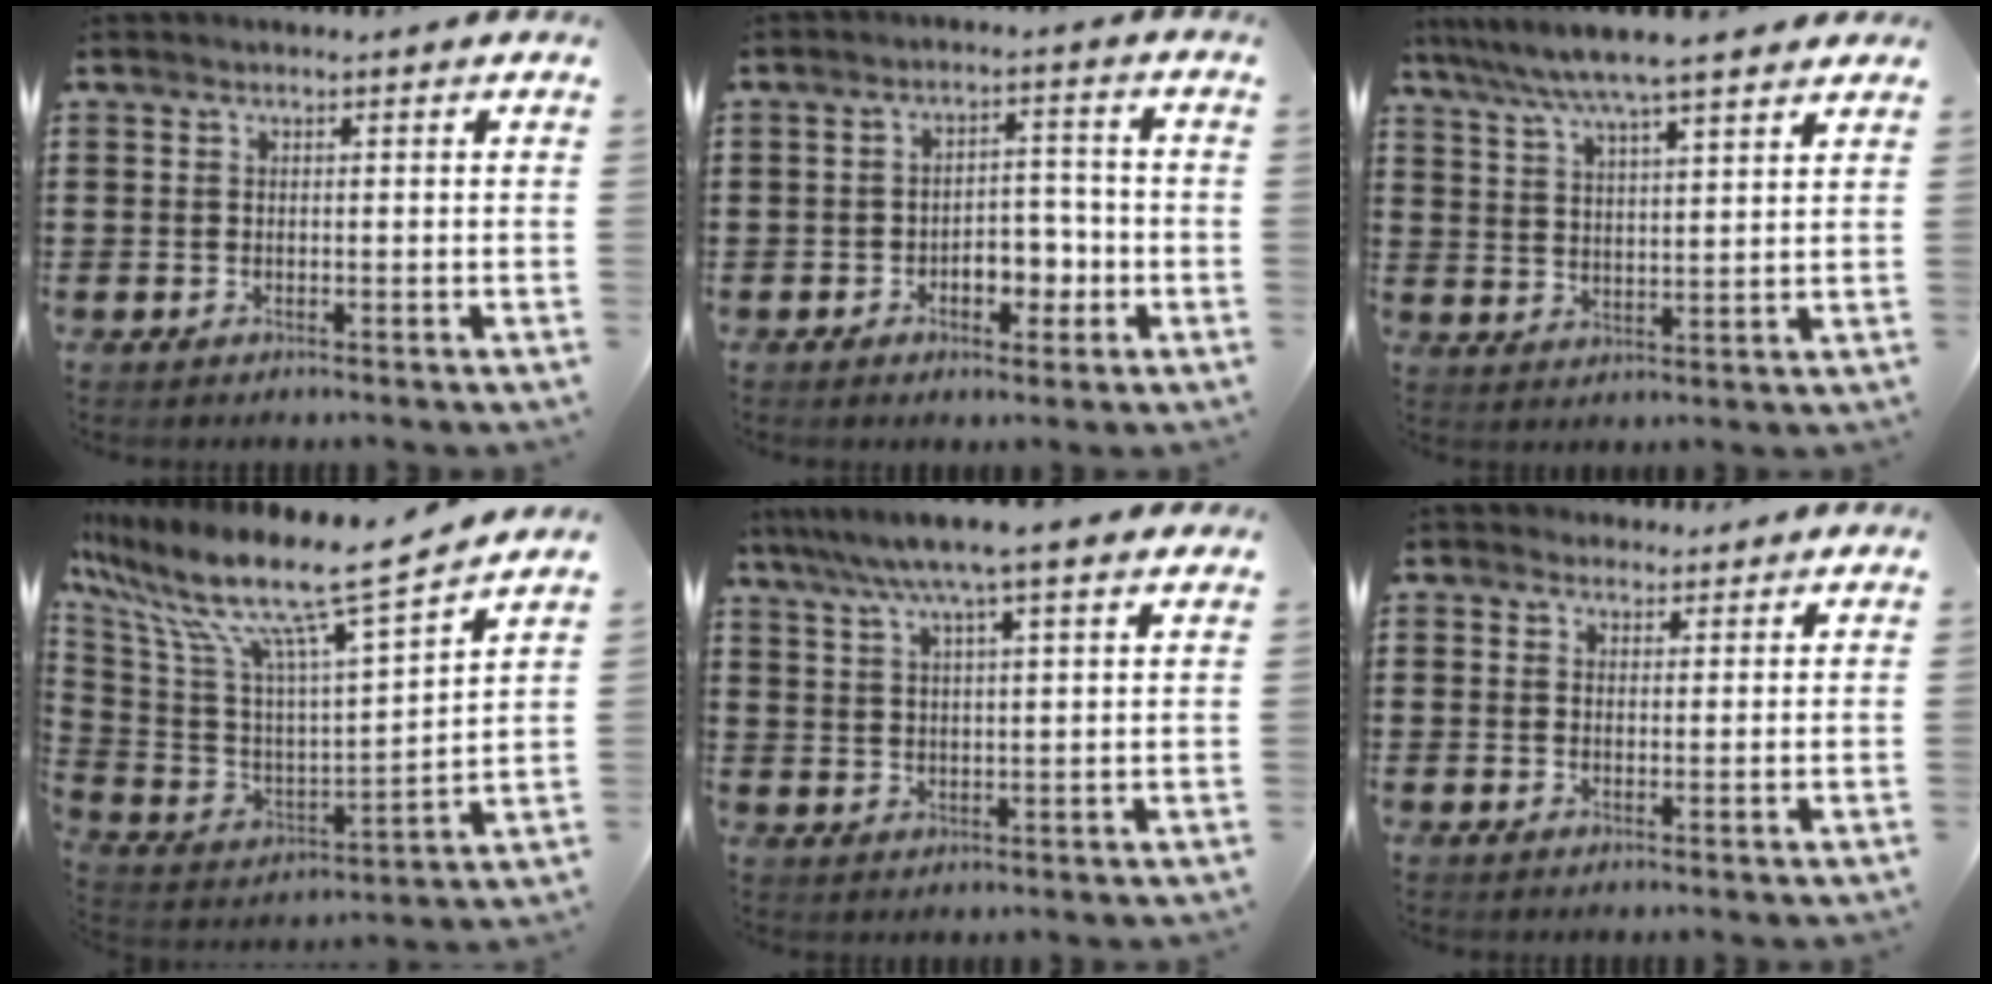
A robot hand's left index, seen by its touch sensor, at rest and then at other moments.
{"total": 5.1, "force": [-2.0, 3.2, 3.5], "torque": [-0.056, 0.007, -0.040]}
{"total": 6.3, "force": [5.5, 0.0, 3.1], "torque": [-0.081, -0.023, 0.093]}
{"total": 13.2, "force": [9.4, 1.4, 9.2], "torque": [-0.198, -0.065, 0.147]}
{"total": 7.4, "force": [5.8, 0.2, 4.5], "torque": [-0.102, -0.015, 0.102]}
{"total": 2.1, "force": [1.7, 1.2, 0.1], "torque": [-0.009, 0.008, 0.033]}